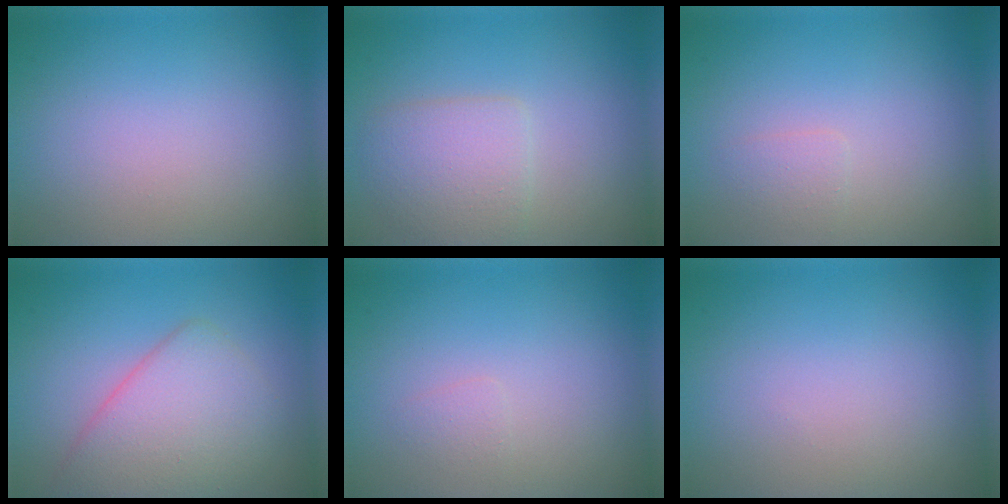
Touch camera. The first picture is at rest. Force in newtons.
{"total": 3.3, "press": 3.3, "slide": 0.1}
{"total": 1.0, "press": 1.0, "slide": 0.1}
{"total": 5.2, "press": 5.2, "slide": 0.5}
{"total": 0.7, "press": 0.7, "slide": 0.1}
{"total": 0.0}